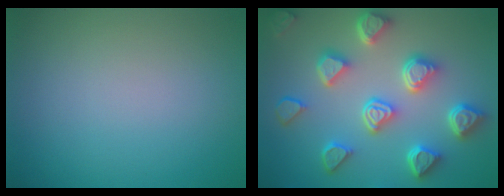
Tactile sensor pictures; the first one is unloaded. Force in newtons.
{"total": 7.2, "press": 5.8, "slide": 4.3}